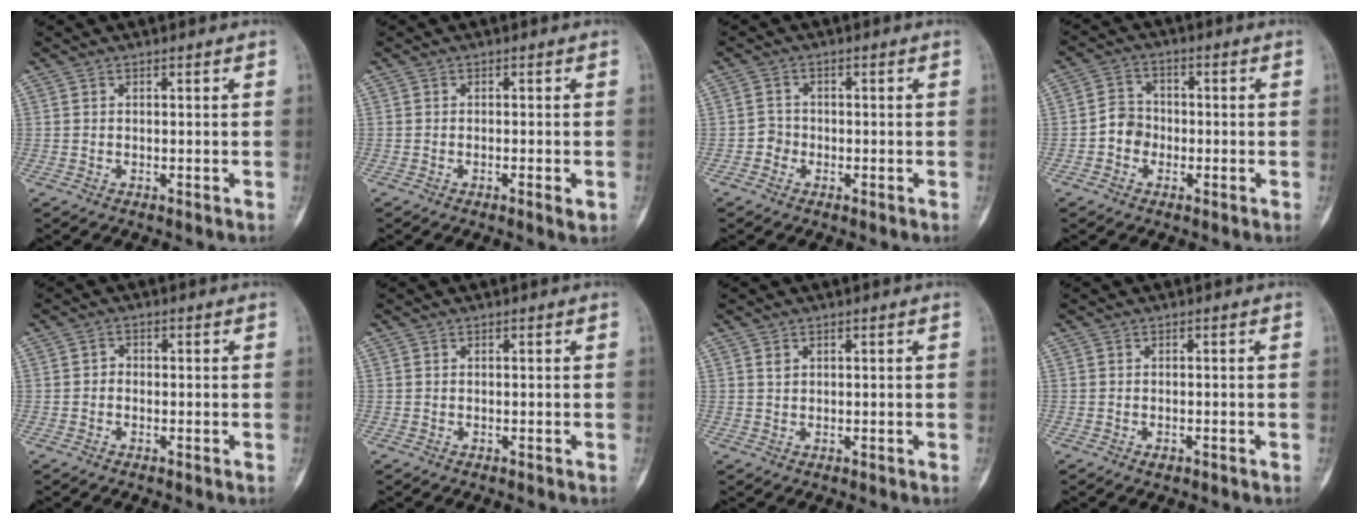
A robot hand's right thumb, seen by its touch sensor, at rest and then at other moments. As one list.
[{"total": 1.9, "force": [-0.8, 0.3, 1.8], "torque": [-0.030, -0.004, -0.013]}, {"total": 2.1, "force": [-0.9, 1.9, 0.4], "torque": [0.004, 0.010, -0.024]}, {"total": 4.9, "force": [-1.3, 4.3, 1.9], "torque": [-0.013, 0.018, -0.034]}, {"total": 1.4, "force": [-0.3, 1.2, 0.7], "torque": [-0.001, 0.007, -0.009]}, {"total": 0.0}, {"total": 1.2, "force": [0.6, 0.8, 0.5], "torque": [-0.004, -0.001, 0.012]}, {"total": 0.9, "force": [-0.6, 0.4, 0.6], "torque": [-0.009, 0.003, -0.007]}]